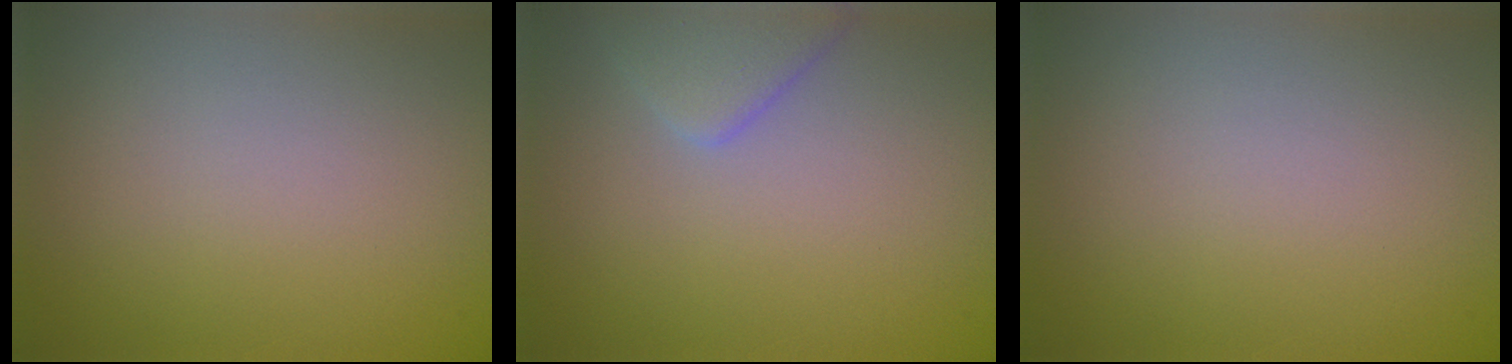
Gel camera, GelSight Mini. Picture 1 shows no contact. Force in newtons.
{"total": 2.8, "press": 2.8, "slide": 0.1}
{"total": 0.0}